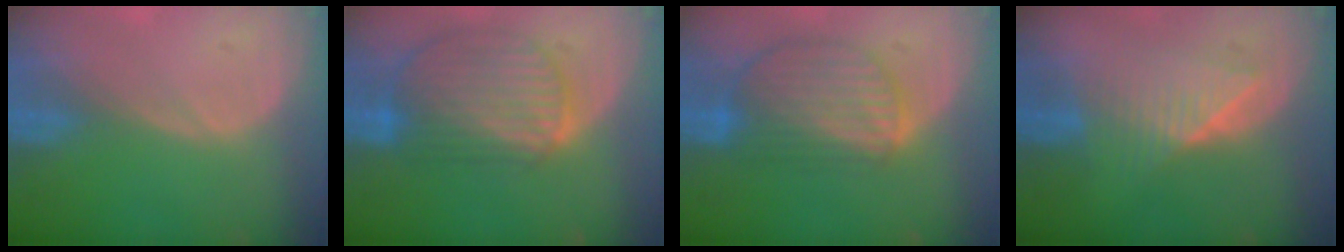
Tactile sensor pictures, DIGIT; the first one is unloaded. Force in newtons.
{"total": 10.3, "press": 8.8, "slide": 5.4}
{"total": 9.0, "press": 7.7, "slide": 4.6}
{"total": 6.4, "press": 6.3, "slide": 1.1}